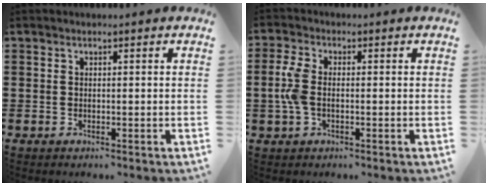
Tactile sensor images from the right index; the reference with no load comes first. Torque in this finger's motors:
{"motor_torque": [0.74, -0.43, 0.43, 0.08]}